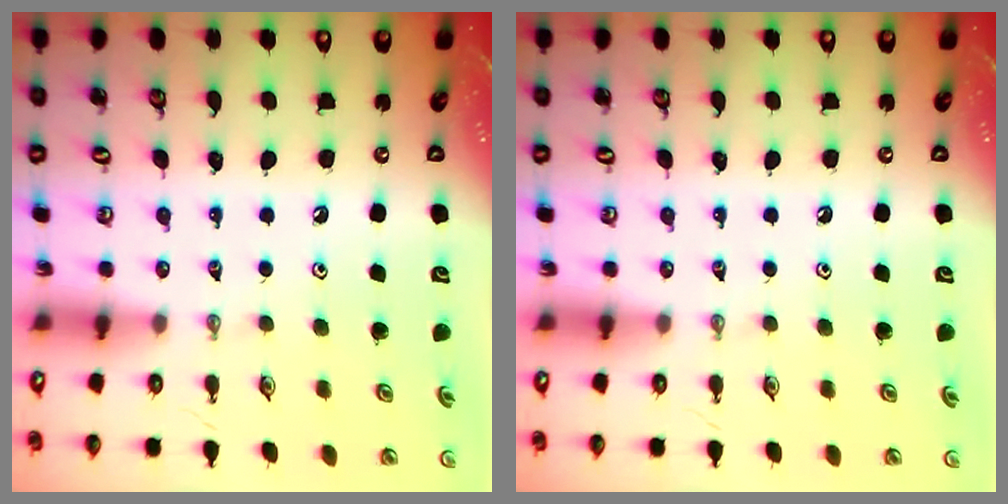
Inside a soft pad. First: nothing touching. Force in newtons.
{"total": 0.0}